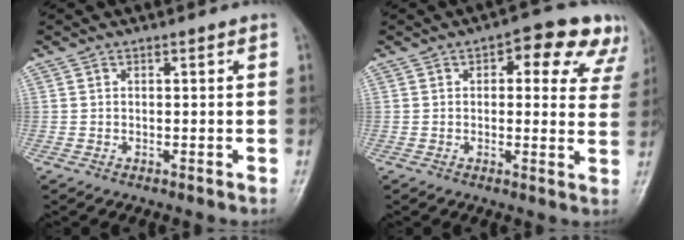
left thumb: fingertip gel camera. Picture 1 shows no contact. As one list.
[{"total": 12.6, "force": [6.4, 6.4, 8.7], "torque": [-0.047, -0.011, 0.061]}]